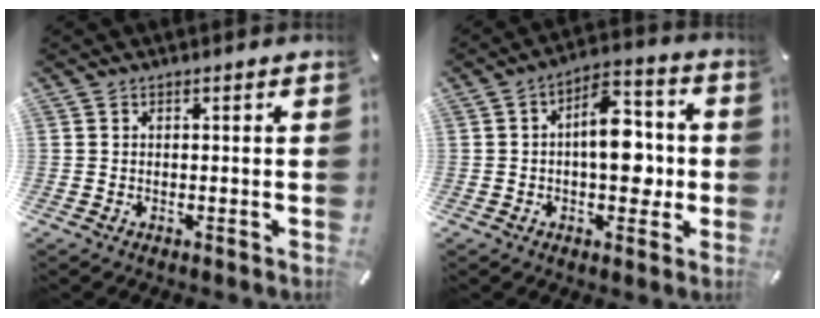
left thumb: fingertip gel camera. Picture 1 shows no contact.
{"total": 12.2, "force": [-0.7, 7.2, 9.8], "torque": [-0.110, 0.003, -0.011]}